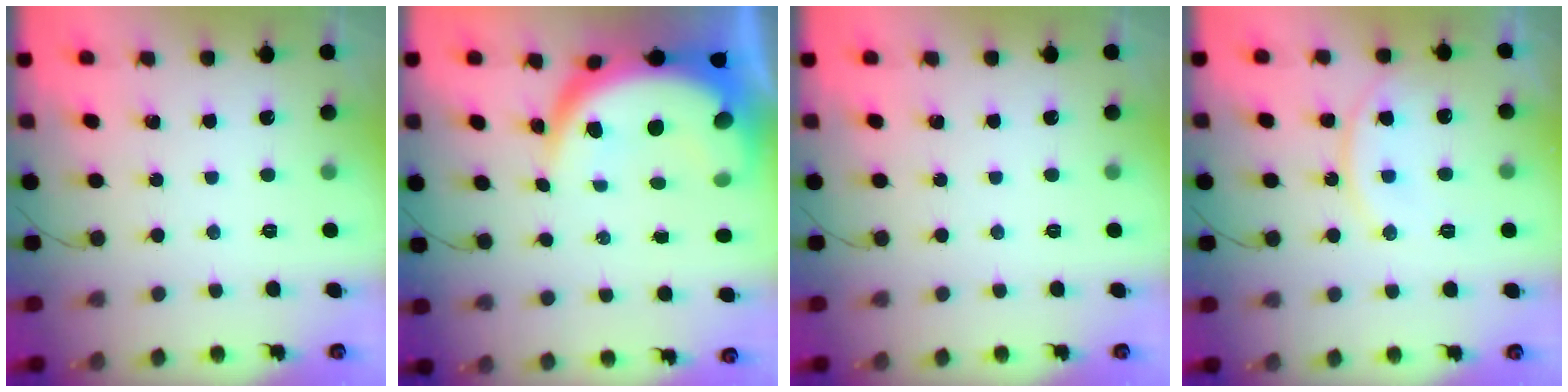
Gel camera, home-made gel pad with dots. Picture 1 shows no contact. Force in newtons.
{"total": 12.9, "press": 12.8, "slide": 1.5}
{"total": 0.0}
{"total": 13.9, "press": 13.5, "slide": 3.3}